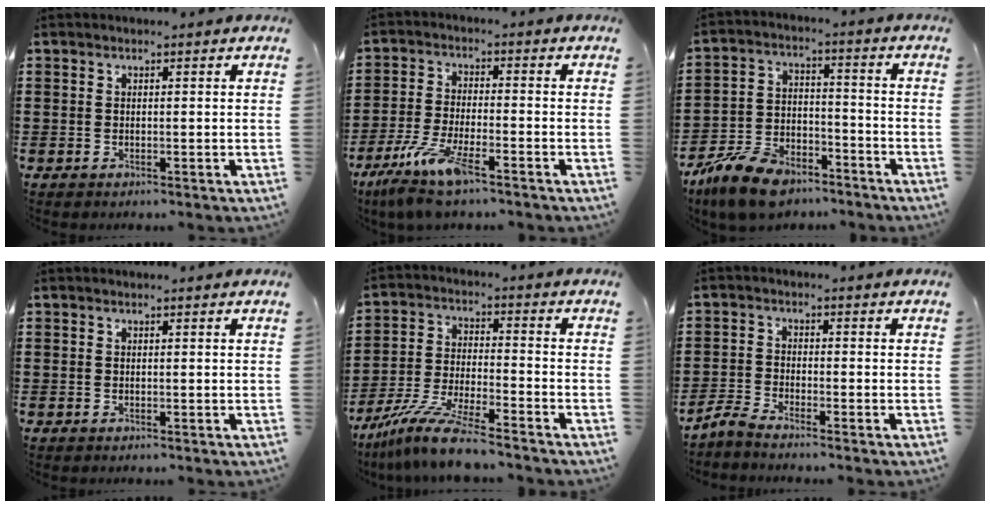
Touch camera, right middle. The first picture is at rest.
{"total": 8.3, "force": [-6.1, 1.0, 5.5], "torque": [-0.123, -0.018, -0.119]}
{"total": 10.3, "force": [-8.5, 3.7, 4.4], "torque": [-0.096, 0.028, -0.165]}
{"total": 0.0}
{"total": 10.1, "force": [-8.6, 0.5, 5.2], "torque": [-0.111, 0.002, -0.170]}
{"total": 2.8, "force": [-2.6, 0.1, 1.1], "torque": [-0.044, -0.005, -0.058]}